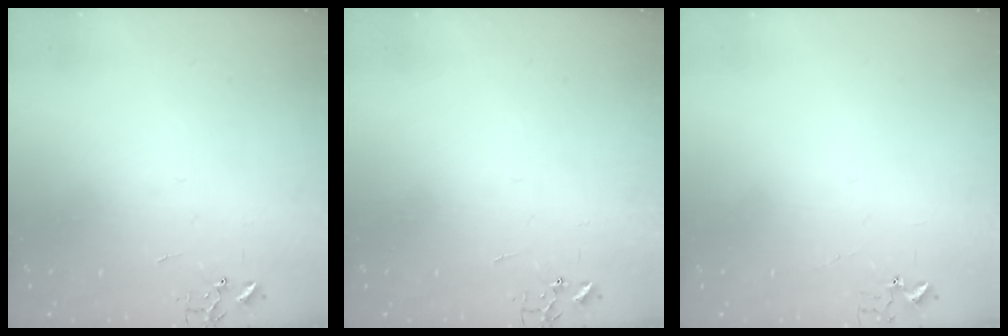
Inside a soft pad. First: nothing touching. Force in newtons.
{"total": 0.0}
{"total": 3.4, "press": 3.4, "slide": 0.5}